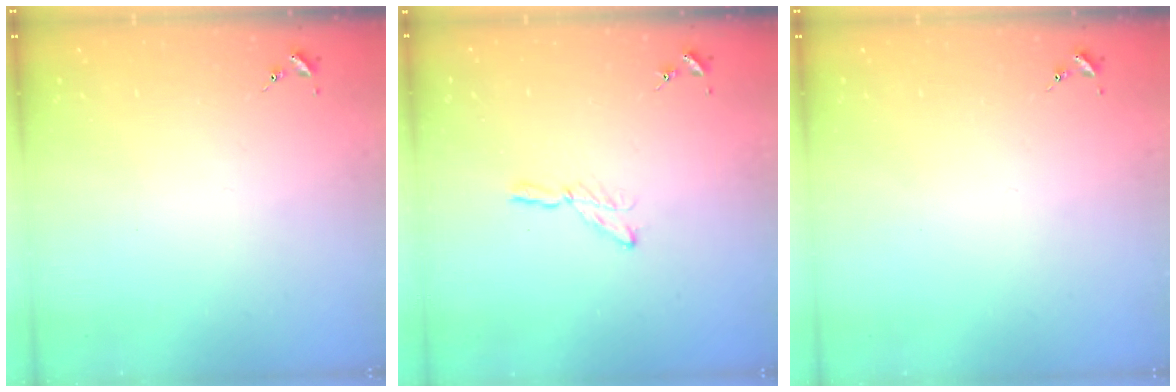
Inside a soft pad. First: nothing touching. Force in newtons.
{"total": 3.9, "press": 3.8, "slide": 0.4}
{"total": 0.0}